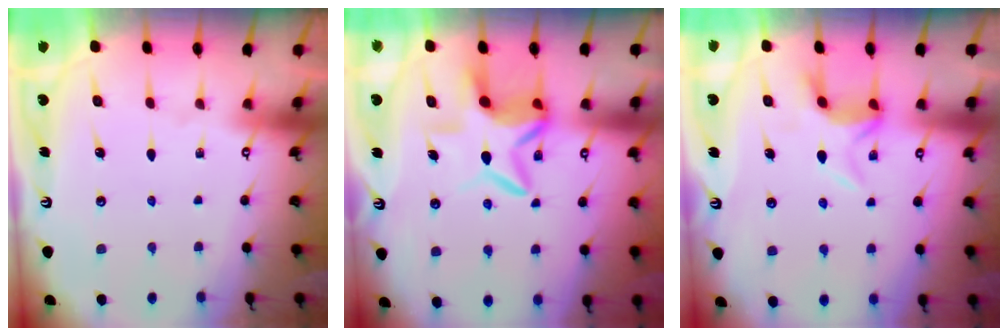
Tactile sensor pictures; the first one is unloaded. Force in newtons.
{"total": 8.2, "press": 8.2, "slide": 0.8}
{"total": 6.0, "press": 5.9, "slide": 1.3}